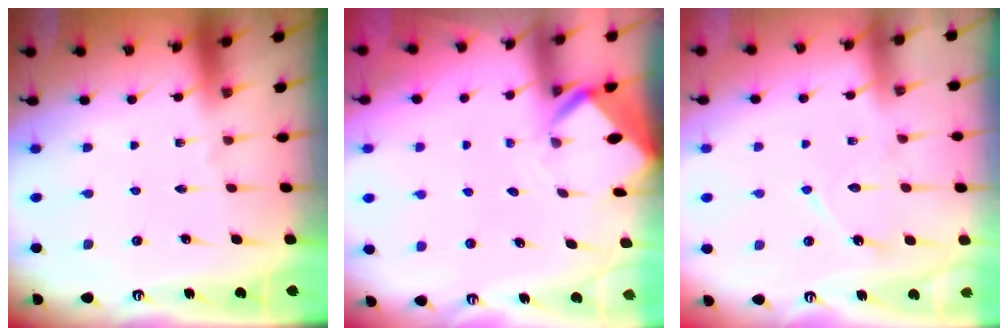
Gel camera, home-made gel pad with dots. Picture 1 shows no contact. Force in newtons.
{"total": 3.2, "press": 3.2, "slide": 0.2}
{"total": 8.8, "press": 8.8, "slide": 0.7}